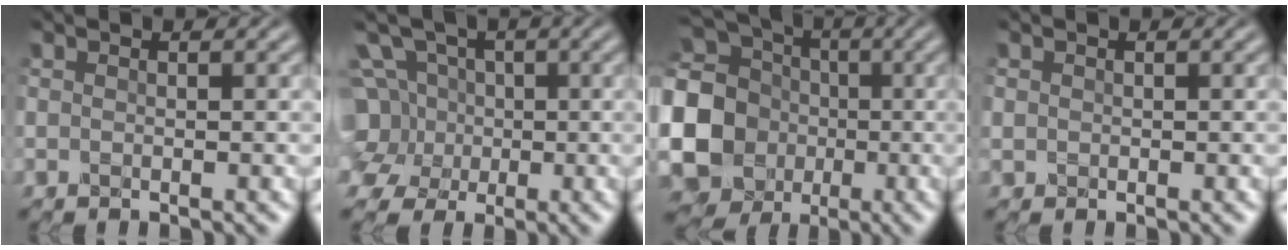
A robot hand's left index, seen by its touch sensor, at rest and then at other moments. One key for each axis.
{"total": 9.2, "fx": 0.6, "fy": 8.2, "fz": 4.1, "tx": -0.104, "ty": 0.037, "tz": -0.033}
{"total": 19.8, "fx": -2.5, "fy": 18.5, "fz": 6.4, "tx": -0.179, "ty": 0.003, "tz": -0.091}
{"total": 0.8, "fx": 0.1, "fy": 0.8, "fz": 0.1, "tx": 0.000, "ty": -0.003, "tz": -0.002}